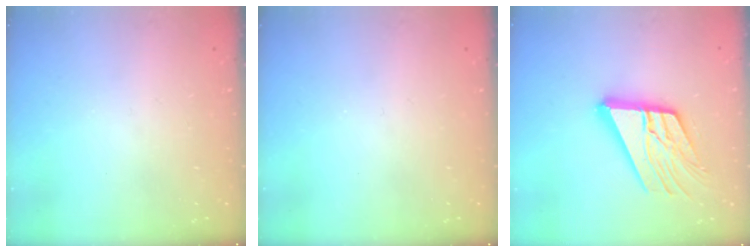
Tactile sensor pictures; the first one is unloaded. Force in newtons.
{"total": 0.0}
{"total": 17.6, "press": 17.5, "slide": 2.2}